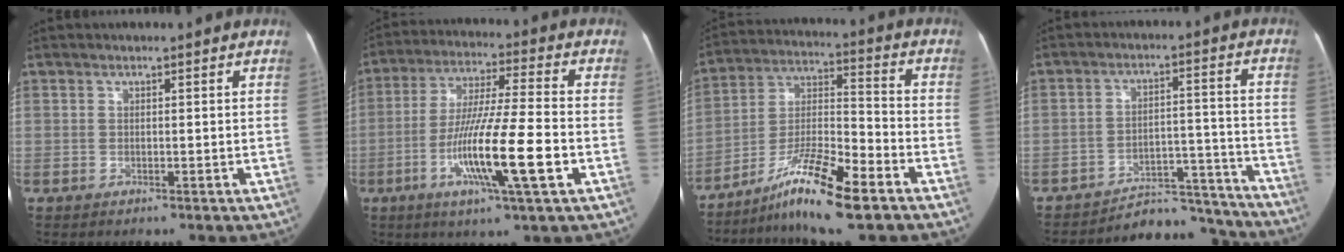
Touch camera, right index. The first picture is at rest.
{"total": 15.0, "force": [-4.7, 0.3, 14.2], "torque": [-0.266, -0.016, -0.087]}
{"total": 14.1, "force": [-9.0, 1.3, 10.7], "torque": [-0.207, -0.010, -0.158]}
{"total": 11.7, "force": [-11.4, 2.7, -0.3], "torque": [0.032, 0.063, -0.162]}